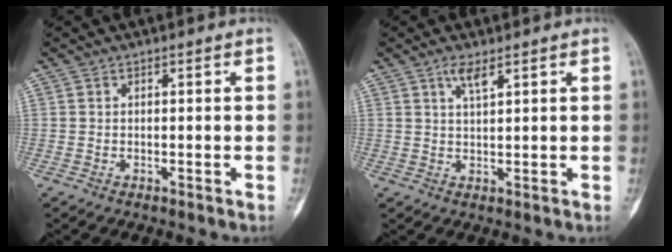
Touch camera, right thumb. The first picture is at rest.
{"total": 2.9, "force": [1.9, 0.6, 2.0], "torque": [-0.042, -0.007, 0.039]}